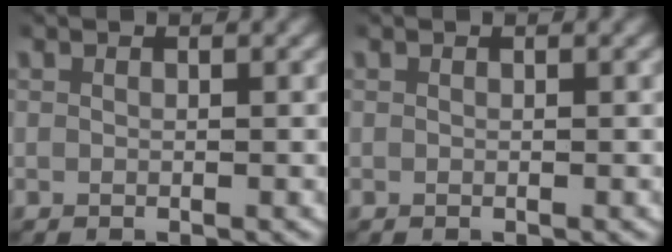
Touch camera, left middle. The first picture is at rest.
{"total": 0.0}